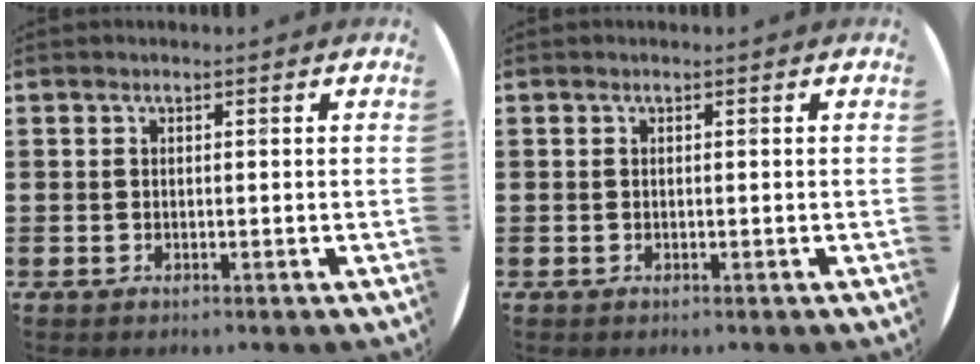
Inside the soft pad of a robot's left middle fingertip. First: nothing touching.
{"total": 0.0}